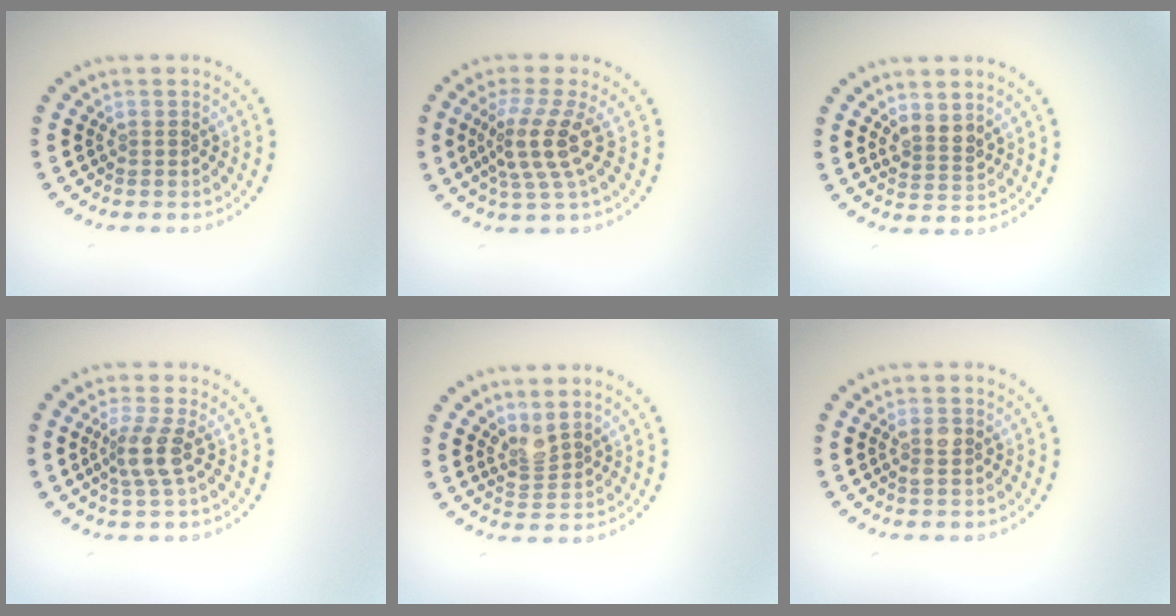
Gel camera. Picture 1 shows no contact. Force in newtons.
{"total": 3.9, "press": 3.0, "slide": 2.5}
{"total": 2.1, "press": 1.7, "slide": 1.2}
{"total": 2.6, "press": 2.1, "slide": 1.6}
{"total": 2.0, "press": 1.5, "slide": 1.4}
{"total": 1.3, "press": 1.3, "slide": 0.4}